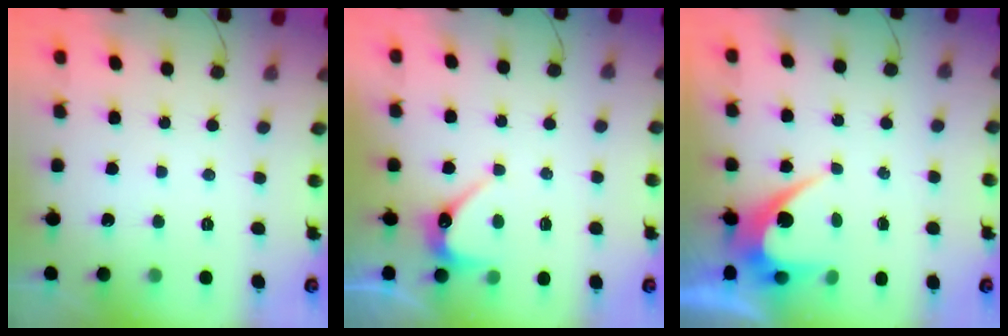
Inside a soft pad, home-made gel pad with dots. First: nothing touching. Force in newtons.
{"total": 3.9, "press": 3.9, "slide": 0.3}
{"total": 6.0, "press": 6.0, "slide": 0.3}